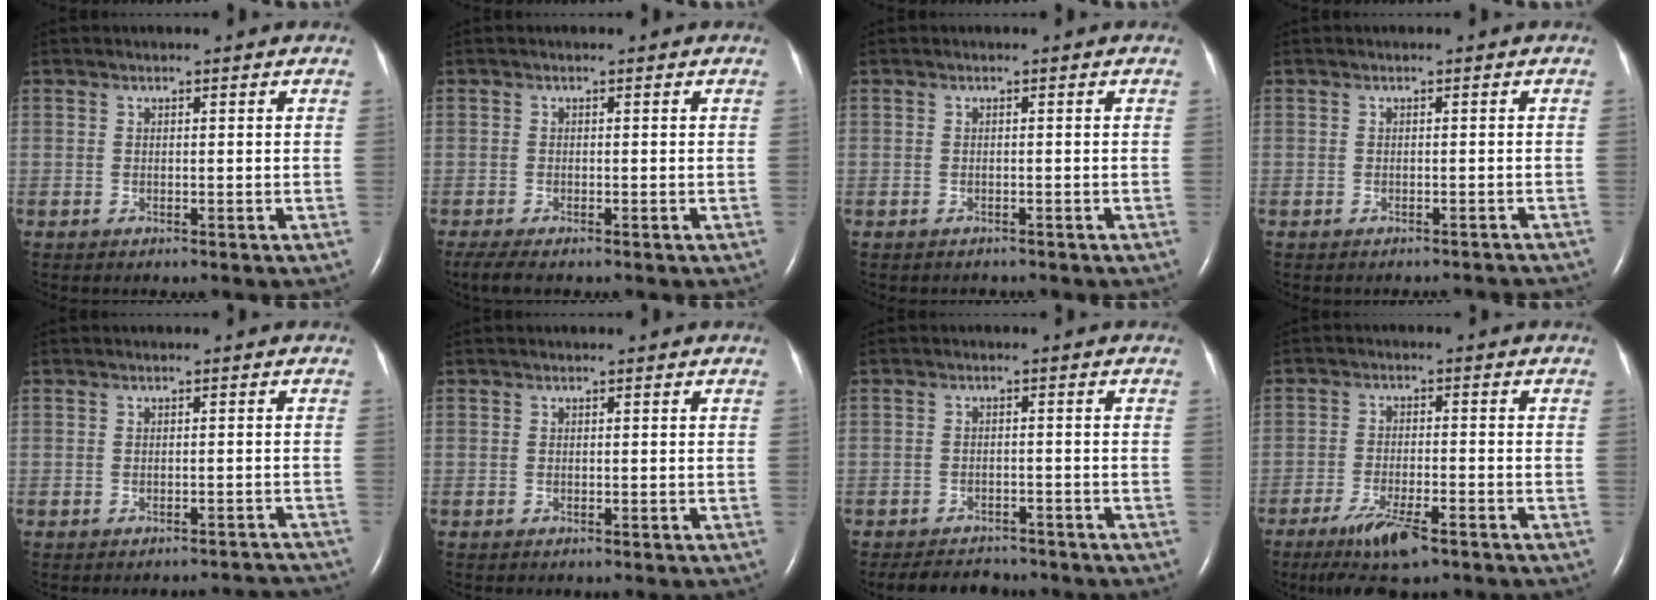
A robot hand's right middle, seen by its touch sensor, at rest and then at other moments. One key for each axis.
{"total": 3.1, "fx": -2.4, "fy": 0.6, "fz": 1.9, "tx": -0.040, "ty": -0.013, "tz": -0.039}
{"total": 0.9, "fx": -0.8, "fy": 0.4, "fz": 0.0, "tx": -0.009, "ty": -0.001, "tz": -0.012}
{"total": 3.7, "fx": -3.5, "fy": 0.8, "fz": 0.6, "tx": -0.008, "ty": -0.007, "tz": -0.035}
{"total": 4.5, "fx": -4.4, "fy": 1.0, "fz": 0.0, "tx": 0.008, "ty": 0.008, "tz": -0.041}
{"total": 0.0}
{"total": 6.6, "fx": -6.1, "fy": 2.2, "fz": 1.2, "tx": -0.020, "ty": -0.006, "tz": -0.083}
{"total": 7.7, "fx": -5.3, "fy": 1.2, "fz": 5.5, "tx": -0.110, "ty": -0.017, "tz": -0.090}